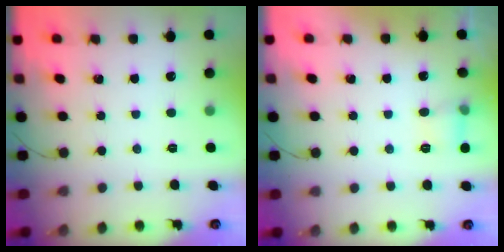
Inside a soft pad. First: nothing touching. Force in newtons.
{"total": 5.2, "press": 5.0, "slide": 1.7}